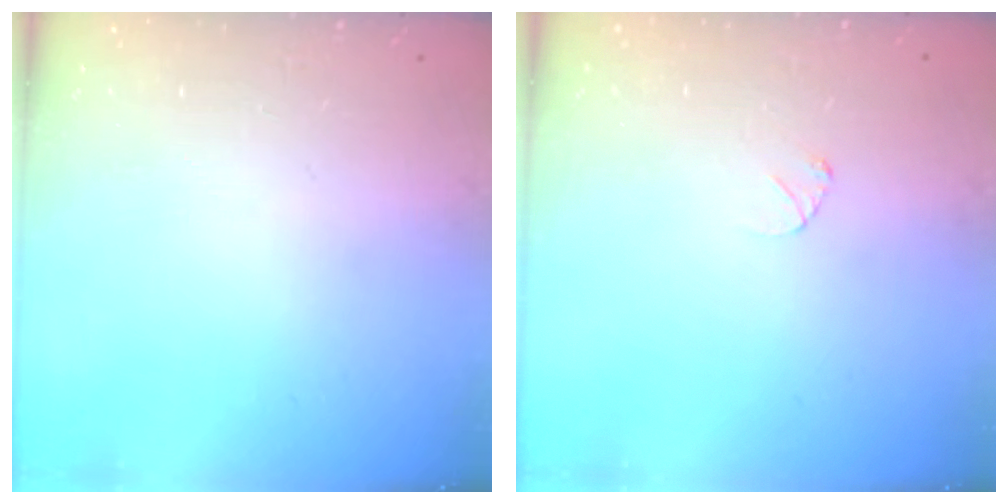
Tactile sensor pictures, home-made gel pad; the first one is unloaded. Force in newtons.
{"total": 3.3, "press": 3.3, "slide": 0.3}